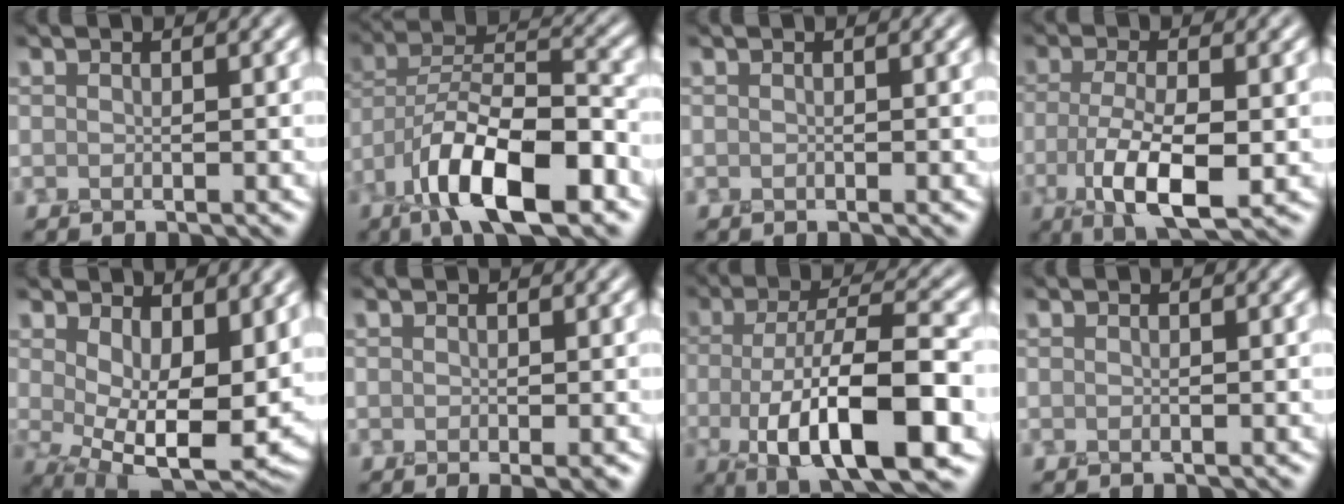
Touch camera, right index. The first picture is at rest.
{"total": 10.8, "force": [-6.1, 3.9, 8.0], "torque": [-0.135, 0.011, -0.115]}
{"total": 0.0}
{"total": 6.3, "force": [-1.8, 2.4, 5.6], "torque": [-0.114, -0.013, -0.030]}
{"total": 10.3, "force": [1.1, 5.6, 8.6], "torque": [-0.138, -0.029, 0.031]}
{"total": 0.8, "force": [0.0, 0.0, 0.8], "torque": [-0.012, -0.006, 0.001]}
{"total": 11.7, "force": [-3.5, 4.2, 10.3], "torque": [-0.171, -0.011, -0.060]}
{"total": 0.0}